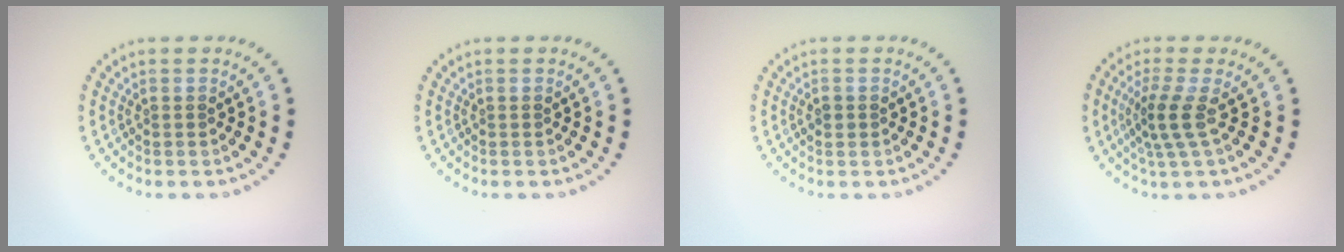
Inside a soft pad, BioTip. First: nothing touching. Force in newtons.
{"total": 0.0}
{"total": 1.1, "press": 1.1, "slide": 0.2}
{"total": 2.8, "press": 2.2, "slide": 1.8}